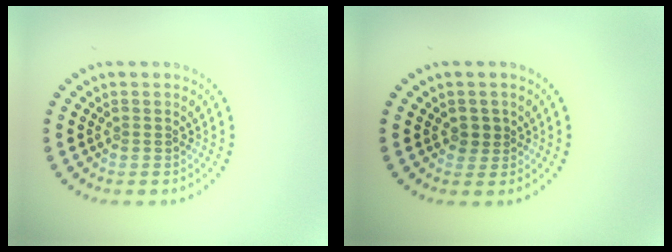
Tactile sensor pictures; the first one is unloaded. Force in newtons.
{"total": 1.3, "press": 1.1, "slide": 0.6}